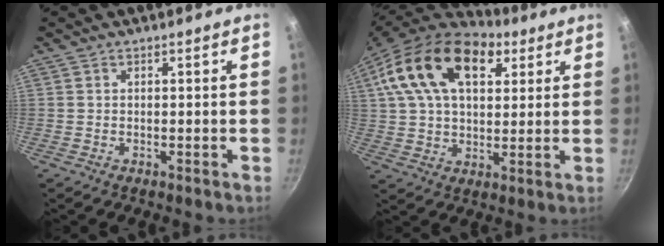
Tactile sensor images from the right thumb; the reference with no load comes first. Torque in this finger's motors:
{"motor_torque": [0.89, 2.45, 0.97, -0.63, 0.26]}